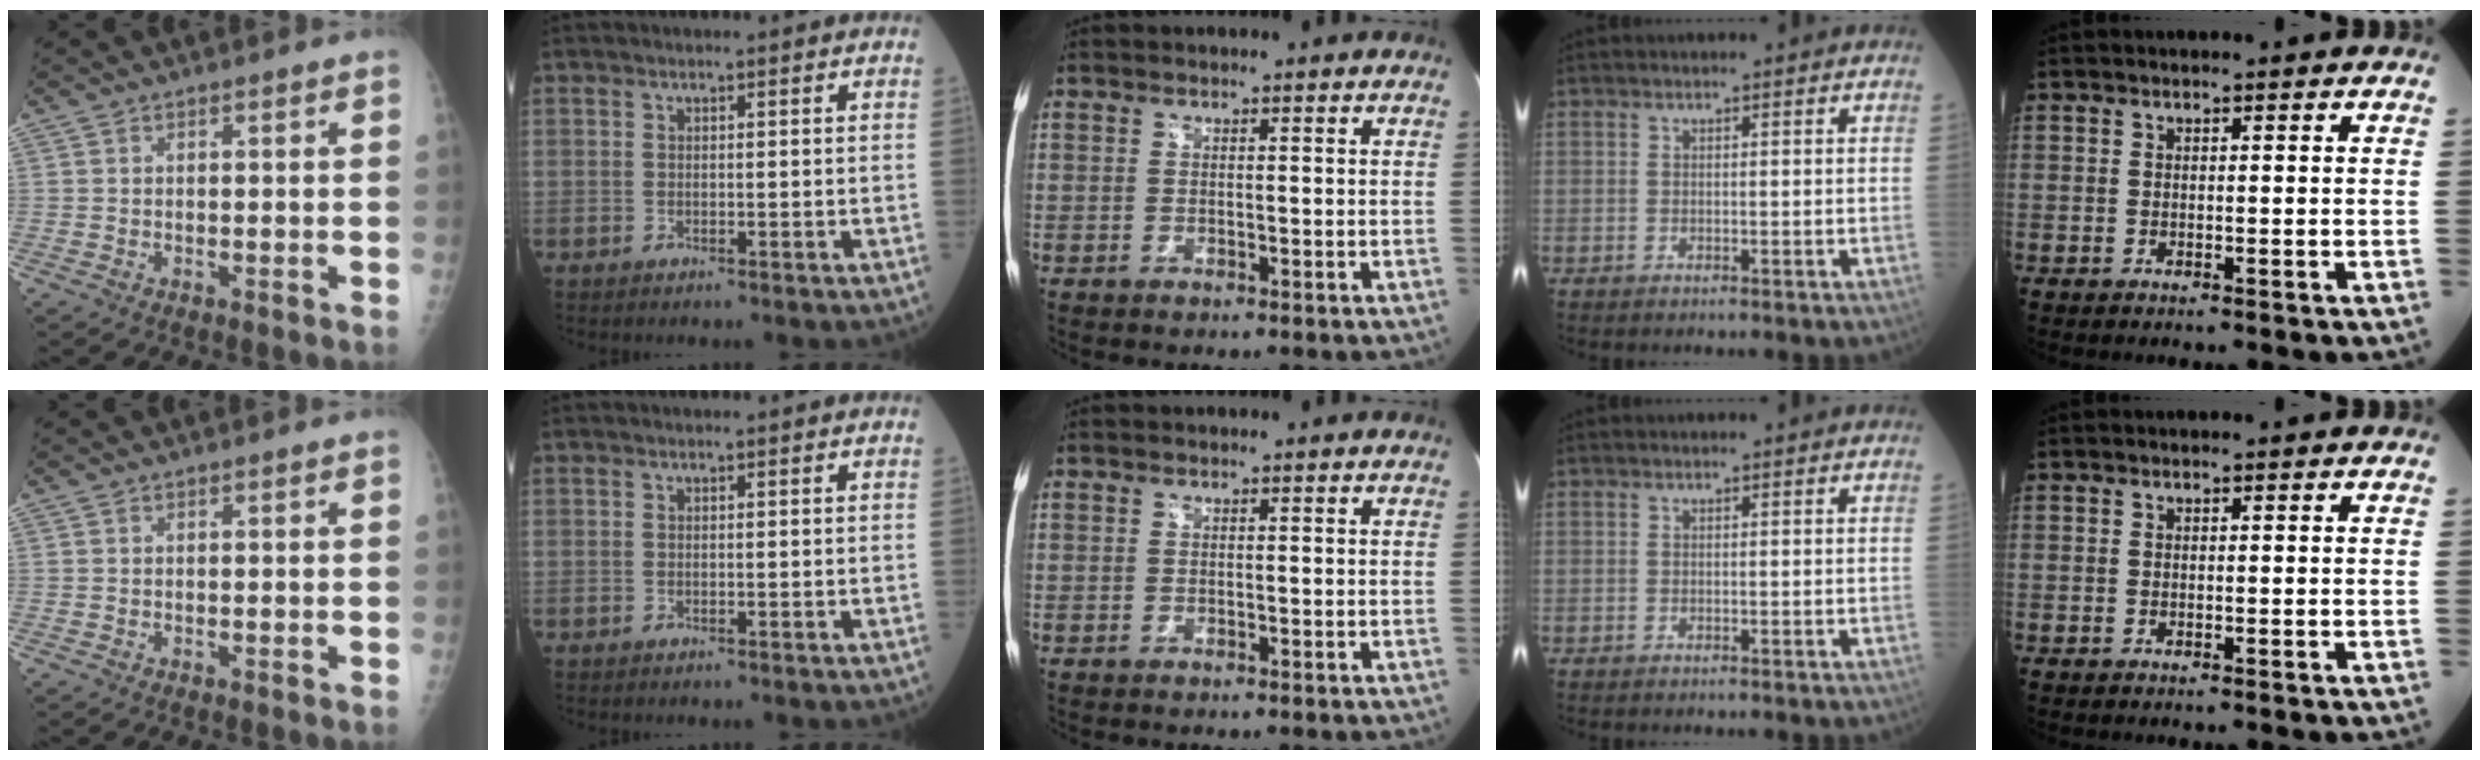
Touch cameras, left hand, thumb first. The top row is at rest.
{}